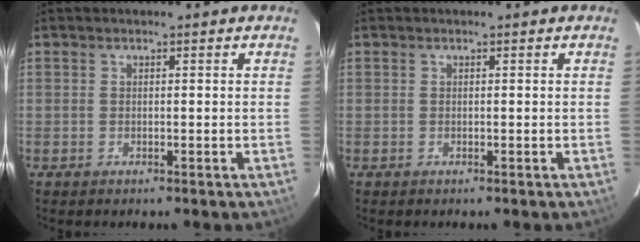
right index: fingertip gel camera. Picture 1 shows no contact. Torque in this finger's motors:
{"motor_torque": [0.00, 0.00, 0.01, 0.01]}